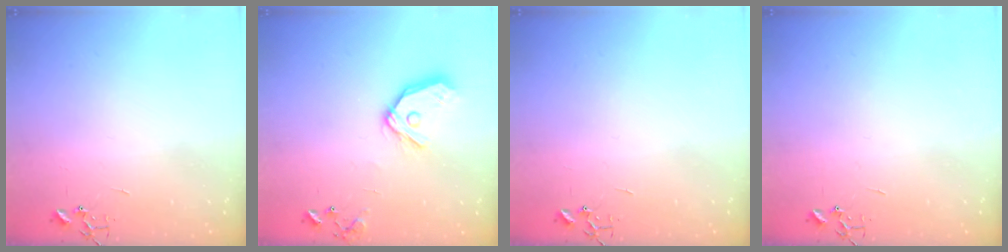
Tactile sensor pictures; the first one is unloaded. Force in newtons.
{"total": 13.4, "press": 13.2, "slide": 1.8}
{"total": 0.0}
{"total": 0.0}